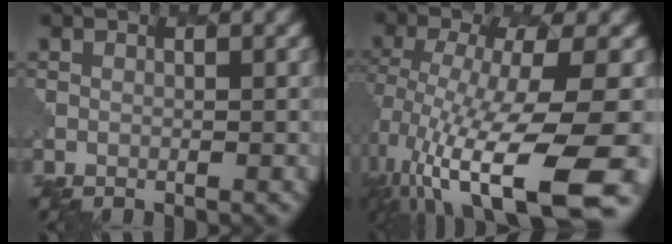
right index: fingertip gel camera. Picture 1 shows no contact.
{"total": 14.0, "force": [-5.1, 4.4, 12.2], "torque": [-0.232, -0.022, -0.067]}